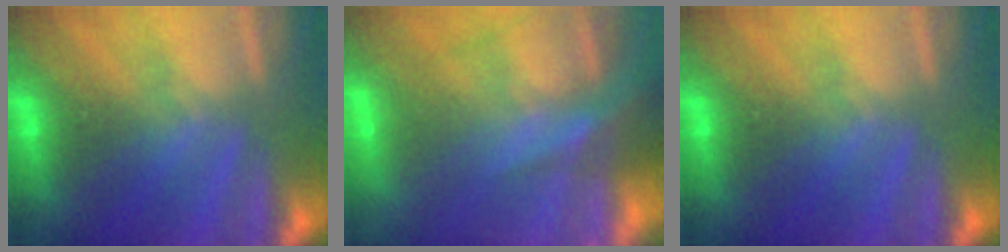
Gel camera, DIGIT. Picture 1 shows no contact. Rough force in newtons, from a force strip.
{"total": 7.5}
{"total": 0.0}